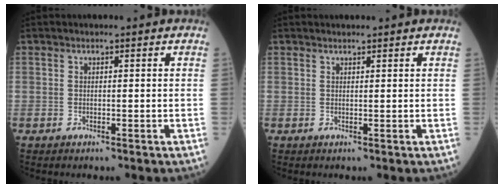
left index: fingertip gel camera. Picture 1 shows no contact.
{"total": 1.6, "force": [1.5, 0.2, 0.5], "torque": [-0.010, 0.011, 0.021]}